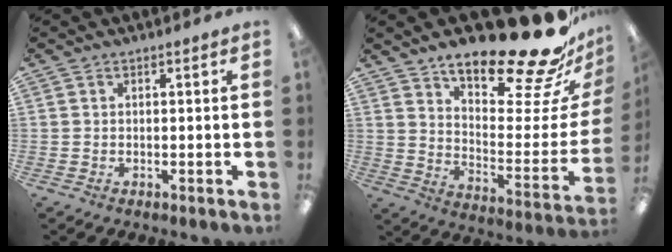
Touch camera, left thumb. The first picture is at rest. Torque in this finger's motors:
{"motor_torque": [0.49, 0.47, 1.47, -1.30, 0.23]}